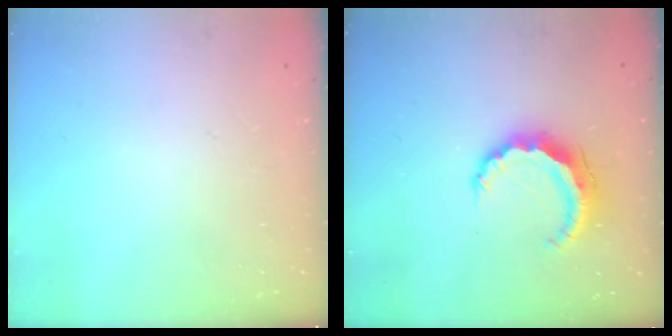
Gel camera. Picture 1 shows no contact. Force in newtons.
{"total": 8.5, "press": 8.4, "slide": 0.8}